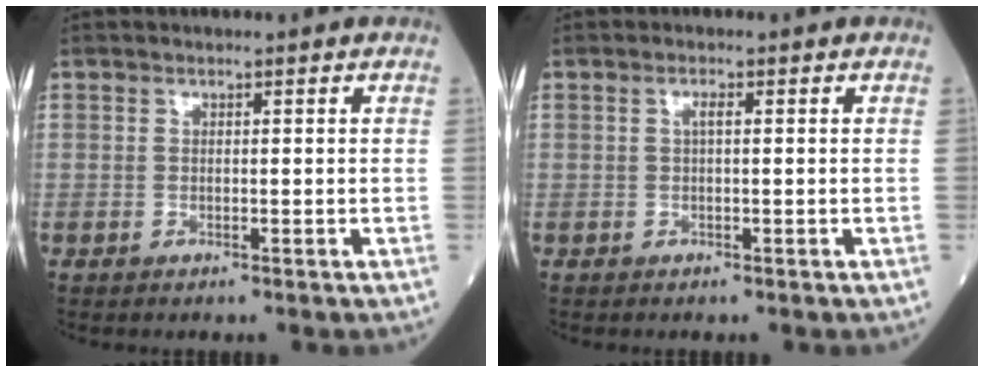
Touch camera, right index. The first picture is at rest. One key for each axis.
{"total": 0.9, "fx": 0.2, "fy": 0.1, "fz": 0.9, "tx": -0.018, "ty": 0.004, "tz": 0.003}